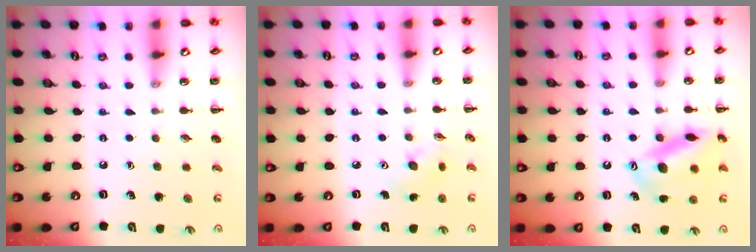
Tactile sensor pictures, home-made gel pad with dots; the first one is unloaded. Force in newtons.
{"total": 4.5, "press": 4.4, "slide": 0.5}
{"total": 16.1, "press": 16.0, "slide": 1.9}